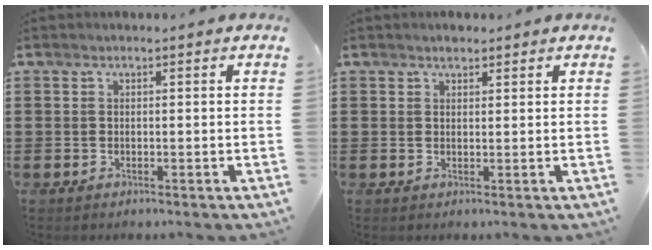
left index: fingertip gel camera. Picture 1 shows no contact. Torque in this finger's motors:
{"motor_torque": [0.44, -0.42, 0.03, 0.00]}